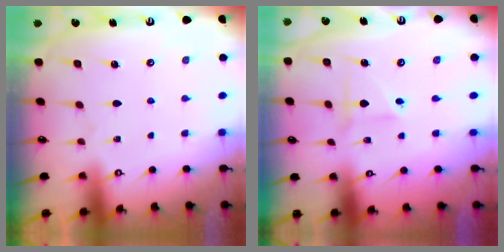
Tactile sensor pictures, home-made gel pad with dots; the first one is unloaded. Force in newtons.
{"total": 2.4, "press": 2.2, "slide": 1.0}